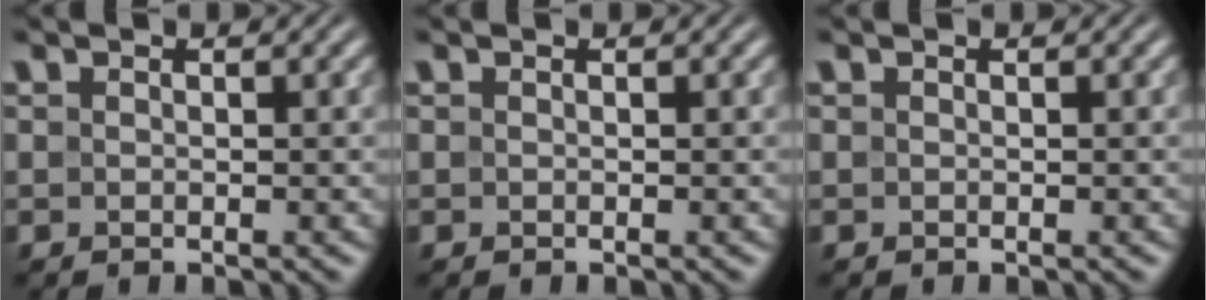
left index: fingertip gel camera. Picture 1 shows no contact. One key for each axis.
{"total": 0.0}
{"total": 0.0}